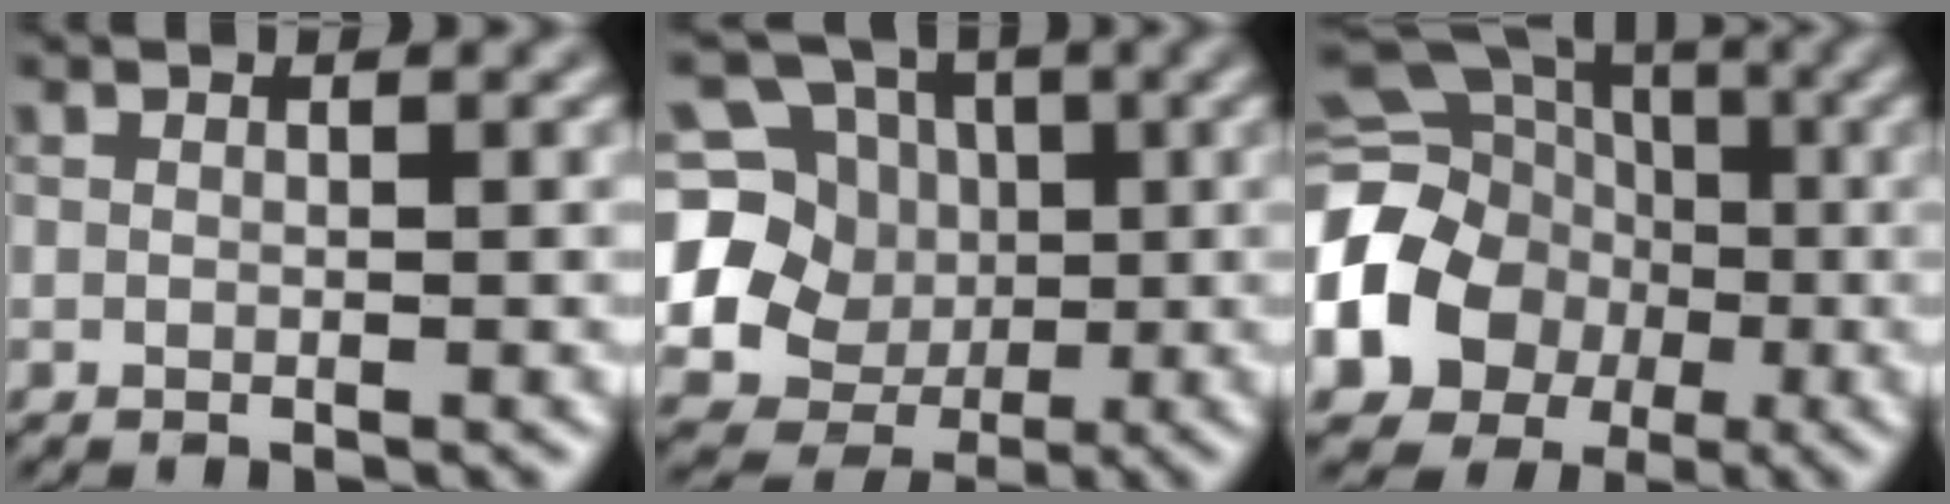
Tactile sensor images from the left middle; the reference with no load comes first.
{"total": 11.8, "force": [-0.3, 10.9, 4.5], "torque": [-0.110, 0.026, -0.030]}
{"total": 16.2, "force": [-4.0, 14.0, 7.0], "torque": [-0.160, -0.022, -0.096]}